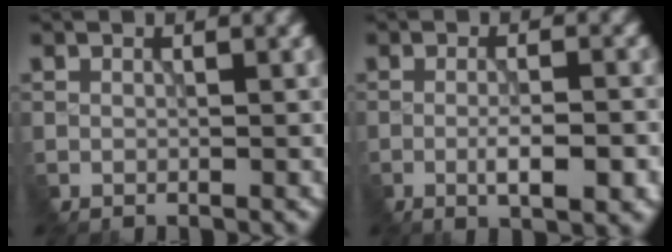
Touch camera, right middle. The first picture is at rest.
{"total": 3.2, "force": [-0.5, 0.4, 3.1], "torque": [-0.067, 0.004, -0.007]}